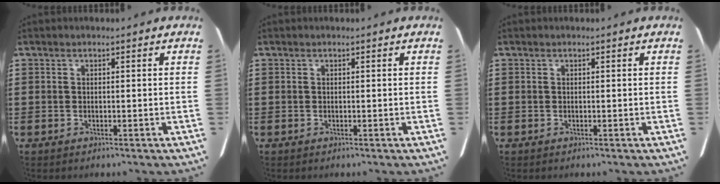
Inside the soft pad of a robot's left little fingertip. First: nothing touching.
{"total": 0.0}
{"total": 0.0}